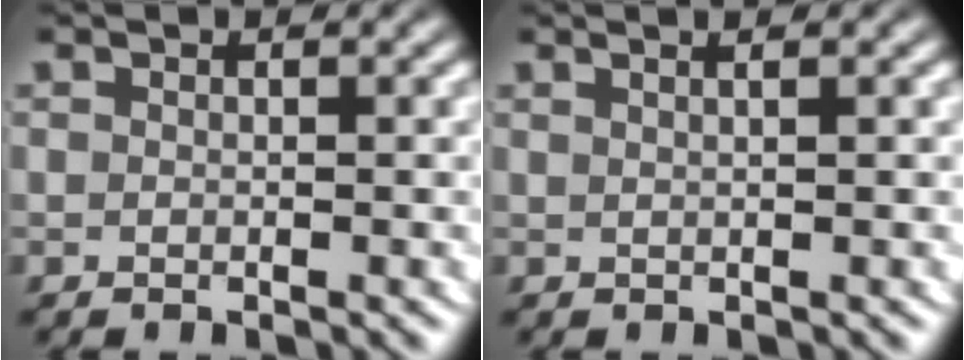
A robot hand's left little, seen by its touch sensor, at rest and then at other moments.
{"total": 2.1, "force": [1.2, 0.1, 1.7], "torque": [-0.016, 0.011, 0.018]}